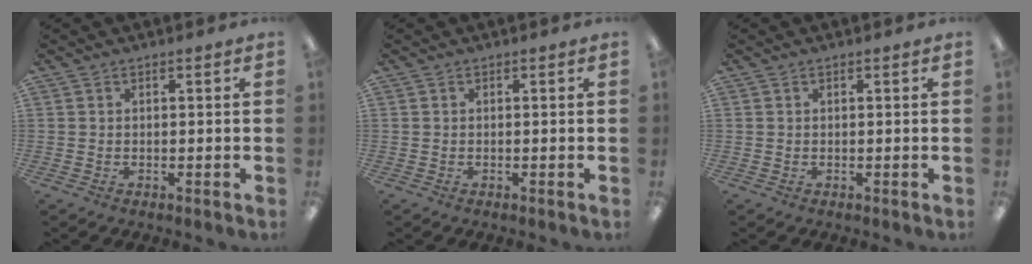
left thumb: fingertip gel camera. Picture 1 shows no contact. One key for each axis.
{"total": 0.0}
{"total": 0.0}